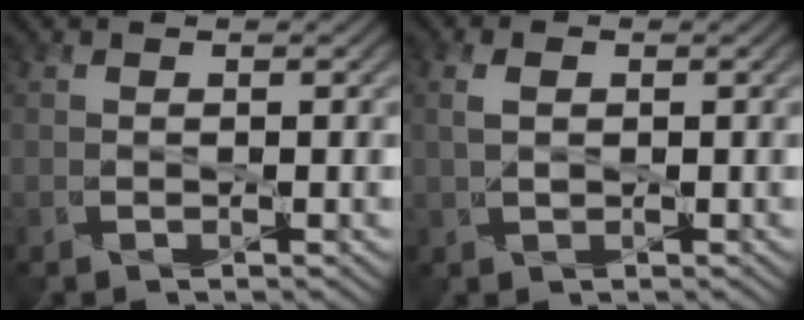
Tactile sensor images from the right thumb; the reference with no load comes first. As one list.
[{"total": 1.4, "force": [0.7, 1.0, 0.7], "torque": [-0.015, 0.003, 0.013]}]